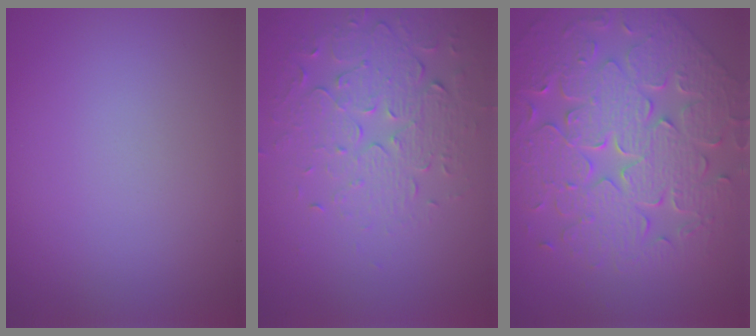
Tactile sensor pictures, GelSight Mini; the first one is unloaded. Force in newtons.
{"total": 5.4, "press": 3.6, "slide": 4.0}
{"total": 8.5, "press": 6.9, "slide": 4.9}